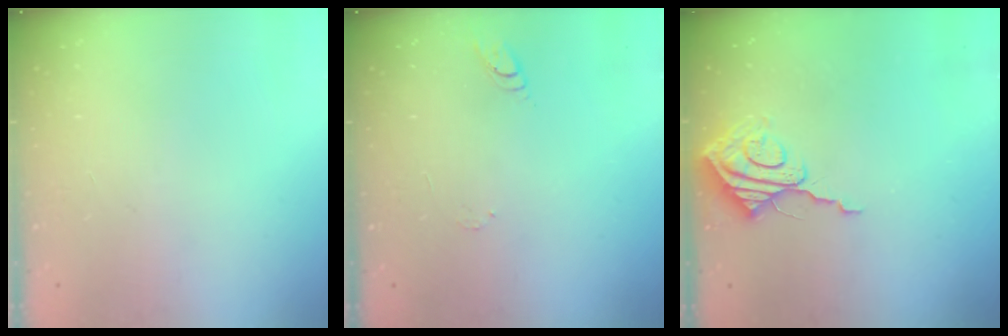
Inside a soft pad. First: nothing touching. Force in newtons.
{"total": 5.5, "press": 5.4, "slide": 0.5}
{"total": 9.2, "press": 9.1, "slide": 0.9}